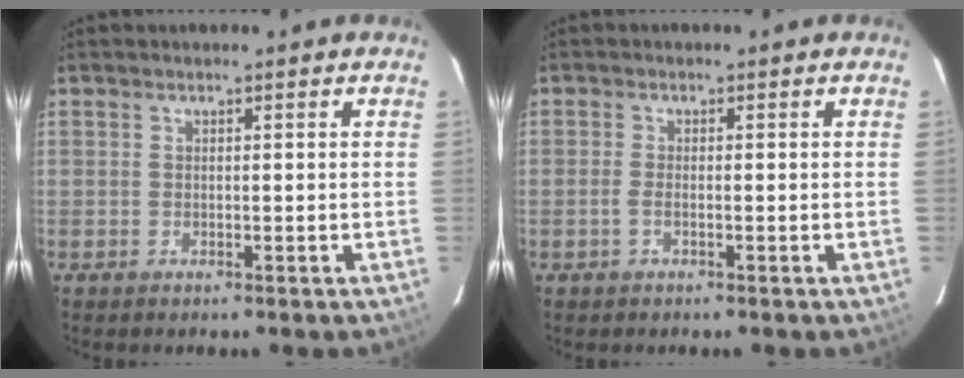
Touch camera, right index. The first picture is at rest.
{"total": 0.9, "force": [-0.4, 0.4, 0.7], "torque": [-0.018, 0.000, -0.008]}